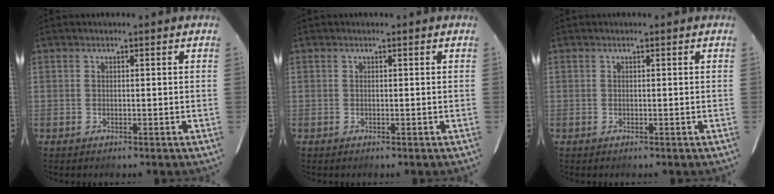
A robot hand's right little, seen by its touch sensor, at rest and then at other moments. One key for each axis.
{"total": 0.0}
{"total": 0.0}